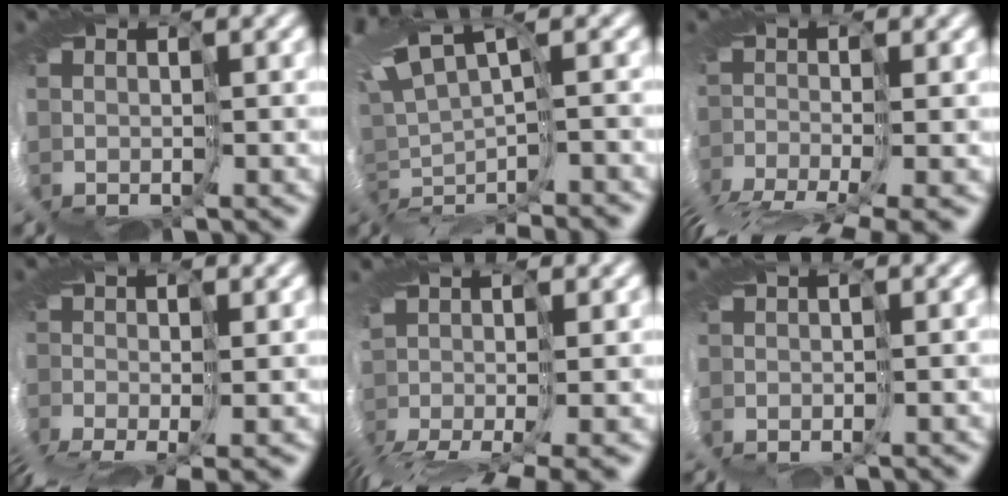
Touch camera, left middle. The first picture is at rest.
{"total": 5.8, "force": [-1.5, 1.4, 5.5], "torque": [-0.092, 0.009, 0.004]}
{"total": 10.4, "force": [-7.9, 2.7, 6.1], "torque": [-0.127, -0.036, -0.121]}
{"total": 8.9, "force": [-5.0, 3.8, 6.4], "torque": [-0.133, -0.023, -0.063]}
{"total": 9.0, "force": [-3.4, 3.2, 7.7], "torque": [-0.138, -0.039, -0.044]}
{"total": 1.2, "force": [-0.8, 0.0, 0.9], "torque": [-0.004, -0.003, -0.013]}